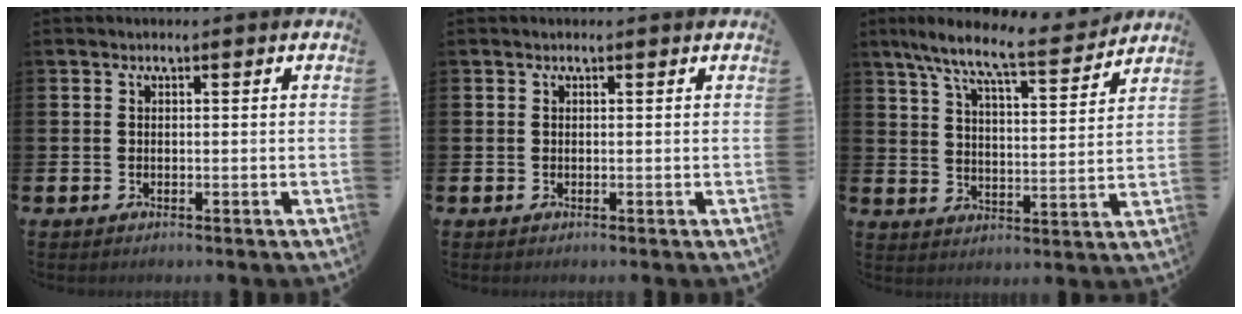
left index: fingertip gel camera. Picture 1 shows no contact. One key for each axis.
{"total": 0.0}
{"total": 9.3, "fx": 8.2, "fy": 1.0, "fz": 4.4, "tx": -0.111, "ty": -0.048, "tz": 0.139}